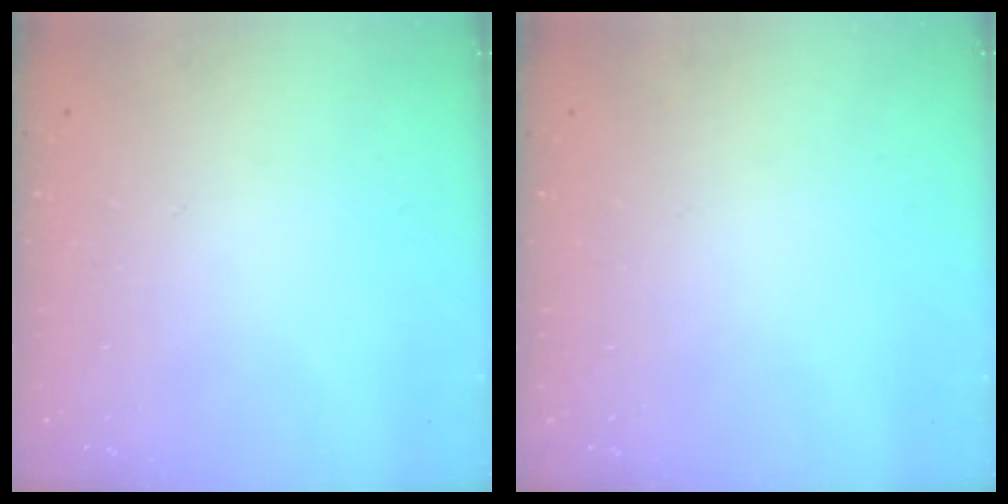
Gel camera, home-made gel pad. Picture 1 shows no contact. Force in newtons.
{"total": 0.0}